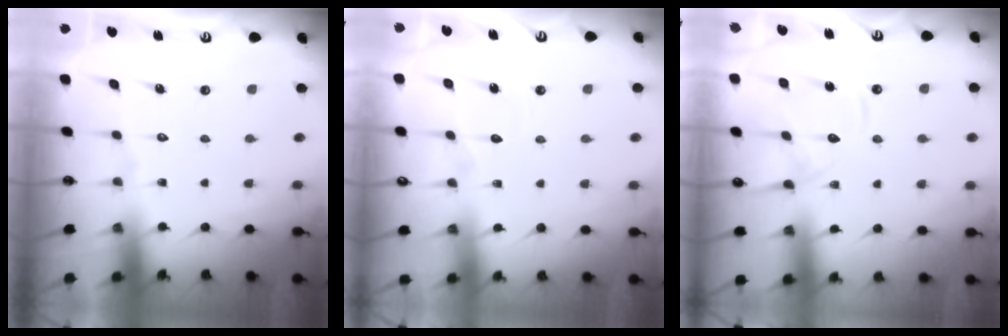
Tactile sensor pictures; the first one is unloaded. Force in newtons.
{"total": 3.4, "press": 3.4, "slide": 0.2}
{"total": 11.7, "press": 11.6, "slide": 1.3}